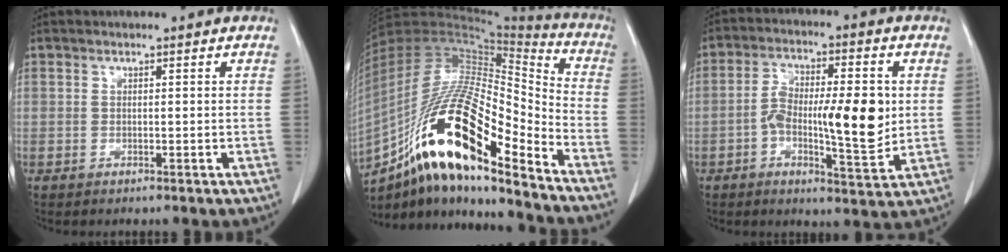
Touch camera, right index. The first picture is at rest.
{"total": 24.2, "force": [-14.3, 5.1, 18.8], "torque": [-0.355, -0.009, -0.251]}
{"total": 12.7, "force": [-0.8, 3.7, 12.1], "torque": [-0.200, 0.008, -0.011]}